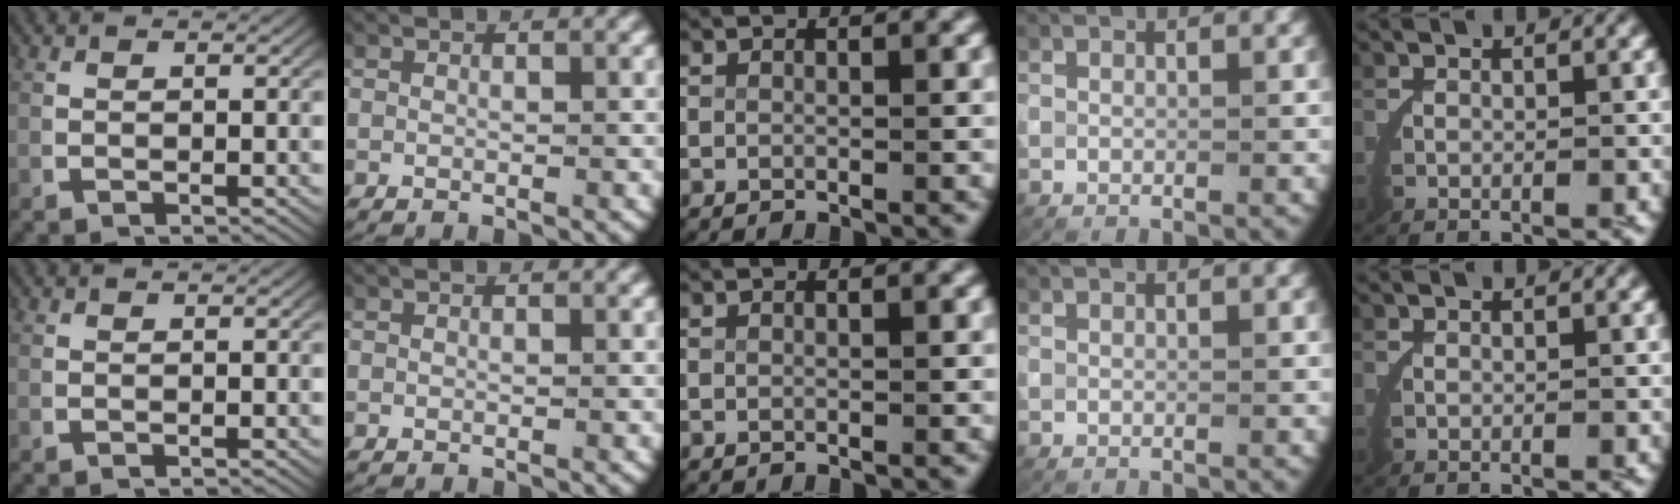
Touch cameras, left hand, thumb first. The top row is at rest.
{}